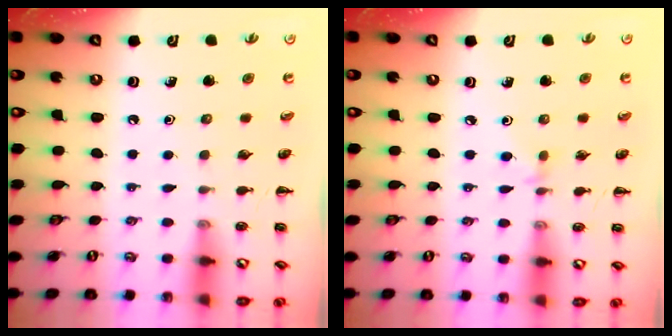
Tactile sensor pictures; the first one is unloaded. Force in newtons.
{"total": 2.9, "press": 2.8, "slide": 0.9}